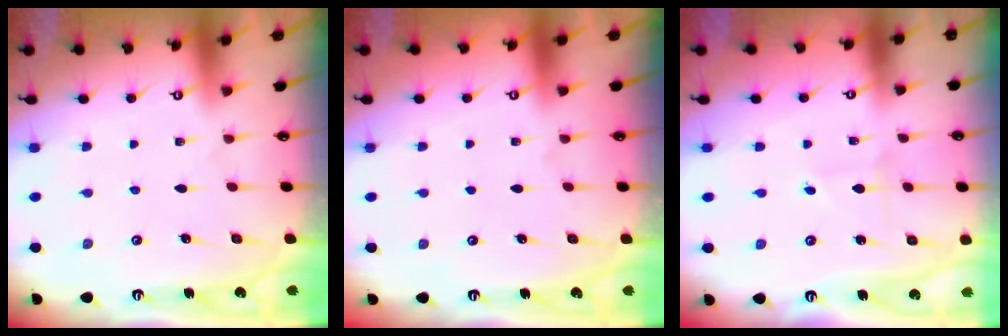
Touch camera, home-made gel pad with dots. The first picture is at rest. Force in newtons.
{"total": 0.0}
{"total": 1.5, "press": 1.4, "slide": 0.2}